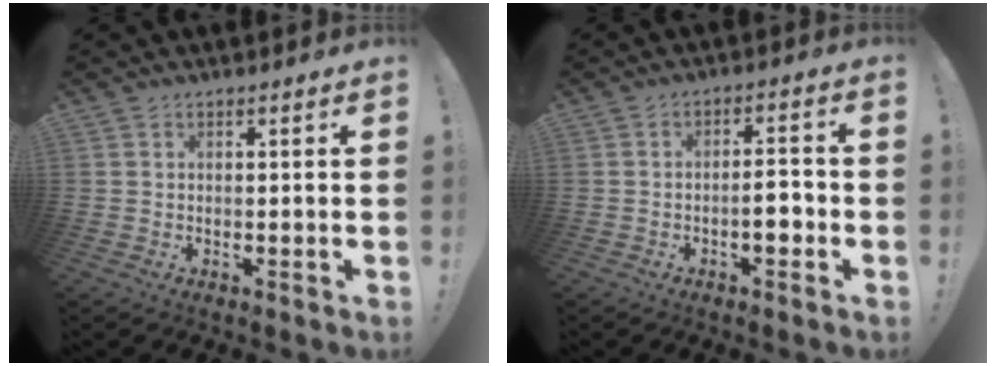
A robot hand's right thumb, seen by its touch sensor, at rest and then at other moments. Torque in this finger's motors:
{"motor_torque": [0.69, 0.36, 0.30, -0.34, 0.07]}